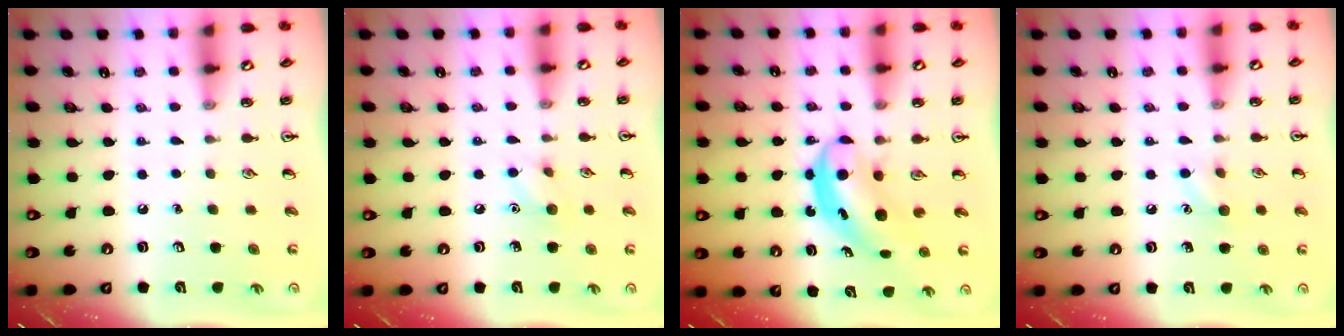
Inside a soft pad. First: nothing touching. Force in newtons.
{"total": 6.7, "press": 6.4, "slide": 1.9}
{"total": 4.8, "press": 4.8, "slide": 0.3}
{"total": 6.3, "press": 6.0, "slide": 2.0}